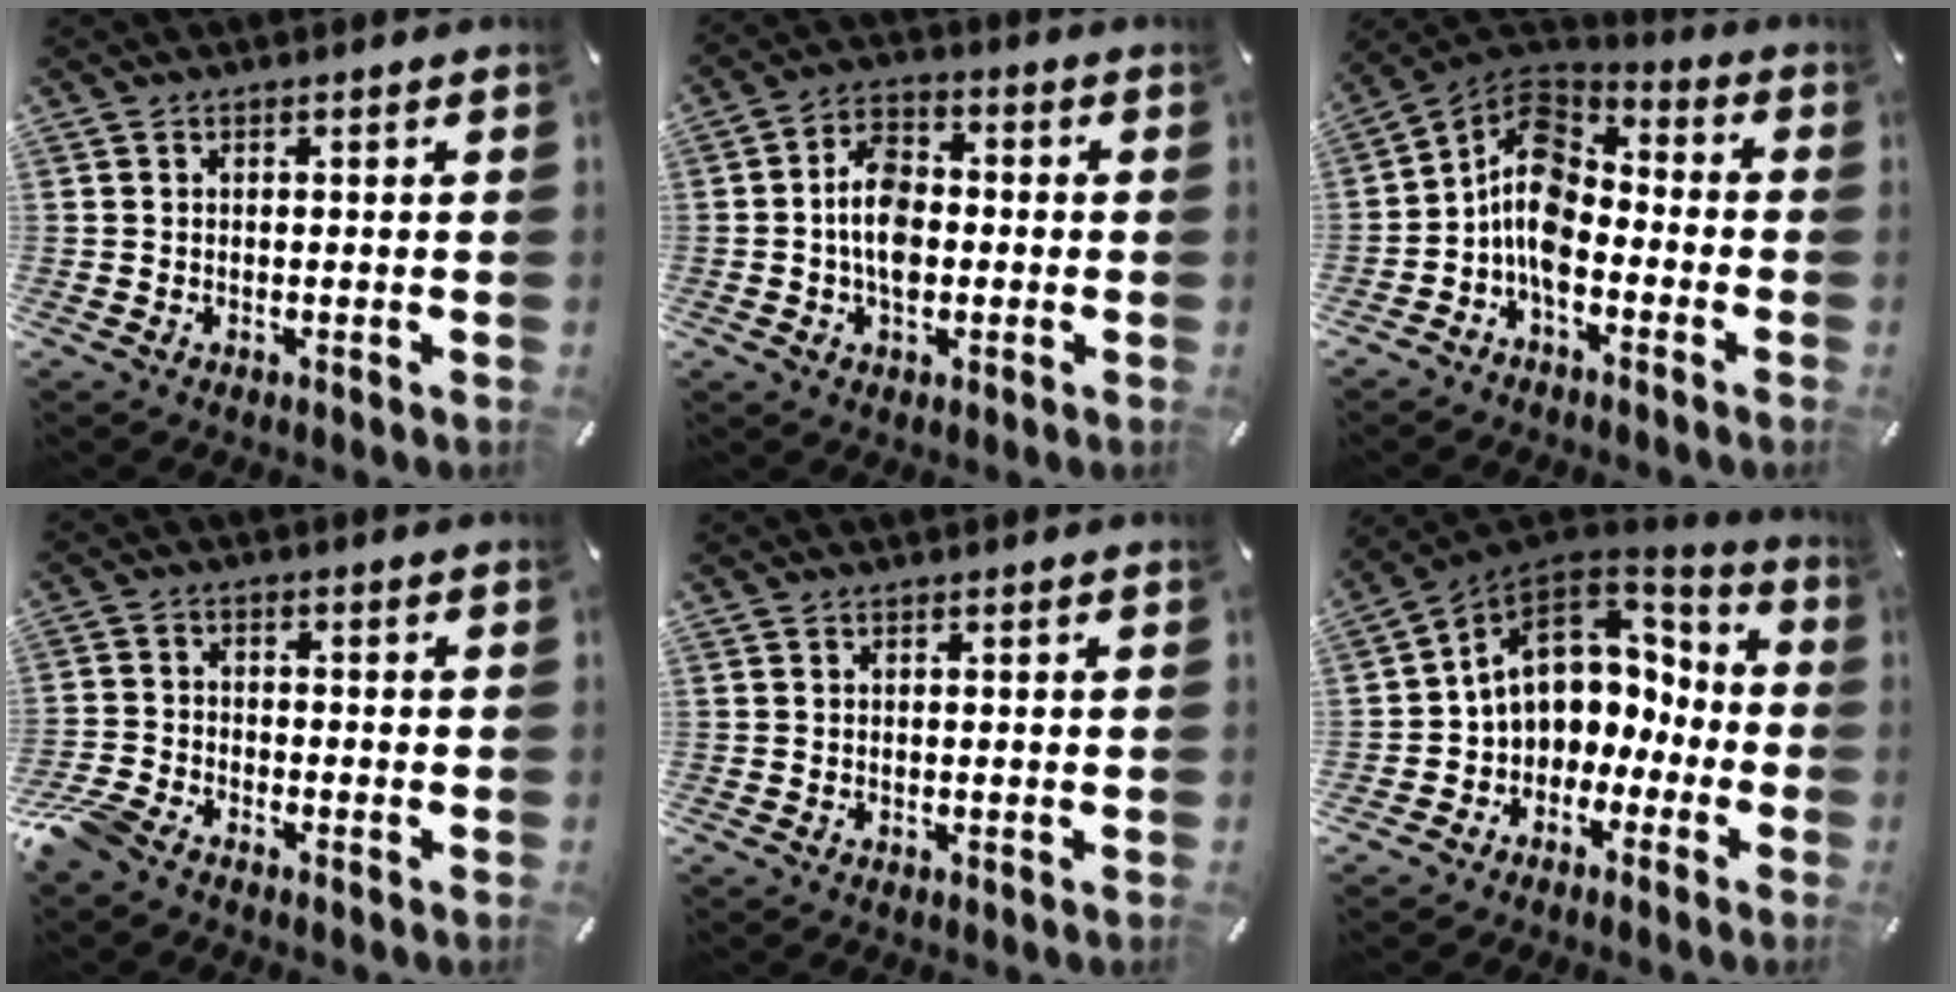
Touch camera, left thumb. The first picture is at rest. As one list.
[{"total": 9.0, "force": [-1.4, 6.1, 6.5], "torque": [-0.118, 0.011, -0.027]}, {"total": 11.5, "force": [-4.6, 7.4, 7.6], "torque": [-0.159, 0.024, -0.089]}, {"total": 5.1, "force": [-4.4, 1.9, 1.7], "torque": [-0.058, 0.009, -0.093]}, {"total": 0.0}, {"total": 10.5, "force": [1.7, 9.3, 4.4], "torque": [-0.096, -0.002, 0.043]}]